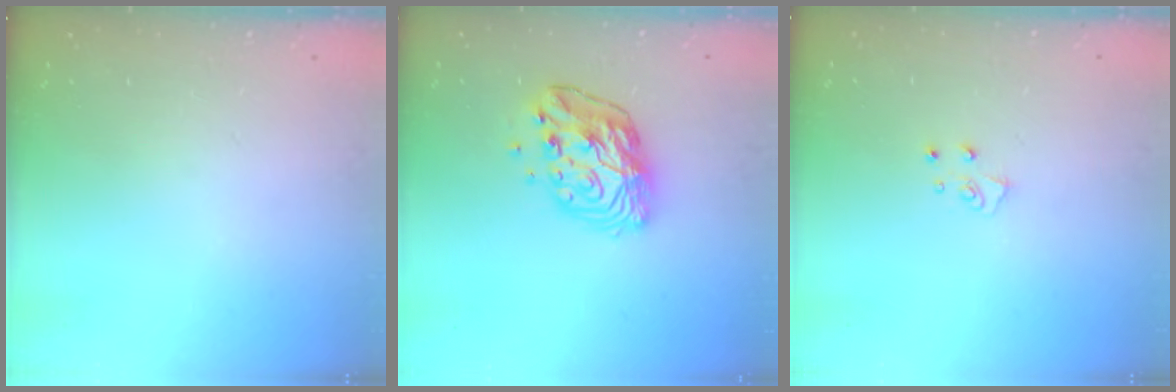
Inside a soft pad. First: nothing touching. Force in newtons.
{"total": 11.4, "press": 11.3, "slide": 0.9}
{"total": 5.1, "press": 5.1, "slide": 0.4}